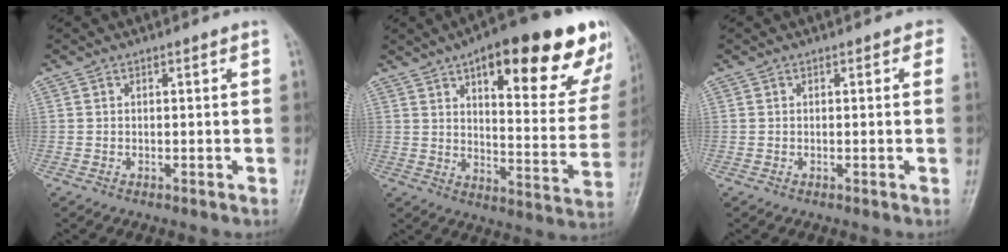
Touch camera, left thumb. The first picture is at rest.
{"total": 27.4, "force": [15.2, 9.4, 20.7], "torque": [-0.235, -0.038, 0.209]}
{"total": 1.5, "force": [0.6, 0.9, 1.0], "torque": [0.011, 0.003, -0.001]}